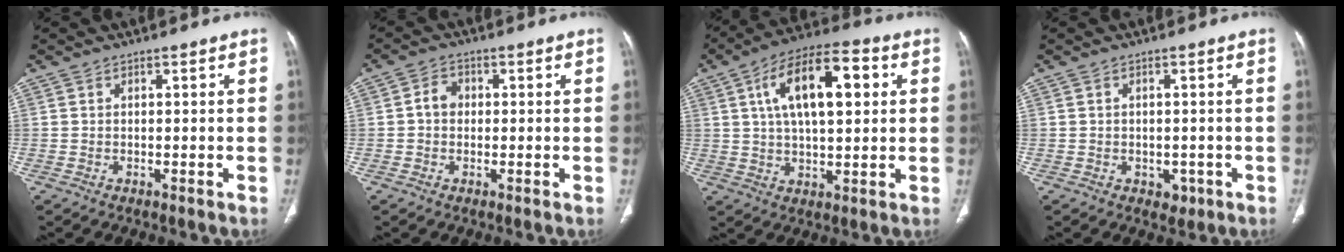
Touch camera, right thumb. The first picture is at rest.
{"total": 3.3, "force": [0.0, 2.7, 1.8], "torque": [-0.023, 0.012, -0.006]}
{"total": 16.5, "force": [4.6, 7.4, 14.0], "torque": [-0.219, 0.010, 0.072]}
{"total": 2.5, "force": [-0.8, 2.0, 1.3], "torque": [-0.006, 0.002, -0.004]}